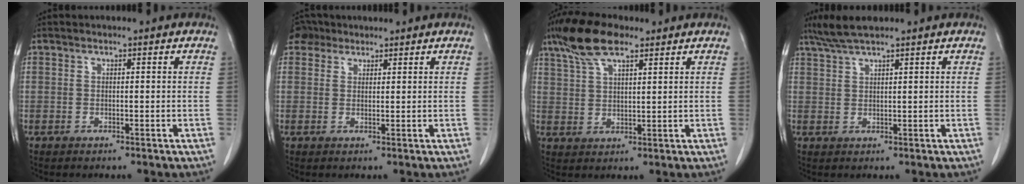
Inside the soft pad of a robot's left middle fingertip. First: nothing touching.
{"total": 2.8, "force": [2.3, 1.6, 0.0], "torque": [-0.005, 0.014, 0.042]}
{"total": 8.7, "force": [6.1, 2.4, 5.7], "torque": [-0.120, 0.018, 0.116]}
{"total": 4.6, "force": [3.9, 0.1, 2.5], "torque": [-0.057, 0.014, 0.078]}